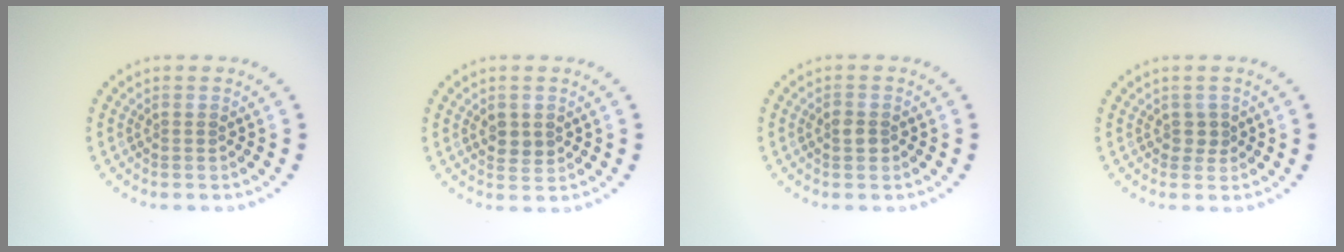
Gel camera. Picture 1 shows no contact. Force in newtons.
{"total": 1.8, "press": 1.8, "slide": 0.4}
{"total": 1.2, "press": 1.2, "slide": 0.2}
{"total": 1.0, "press": 0.8, "slide": 0.6}